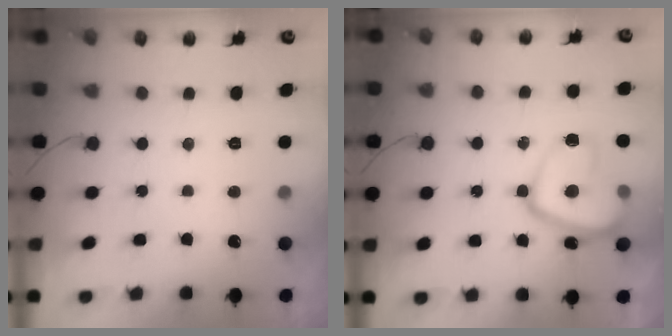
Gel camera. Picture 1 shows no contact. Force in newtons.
{"total": 16.0, "press": 15.9, "slide": 1.6}